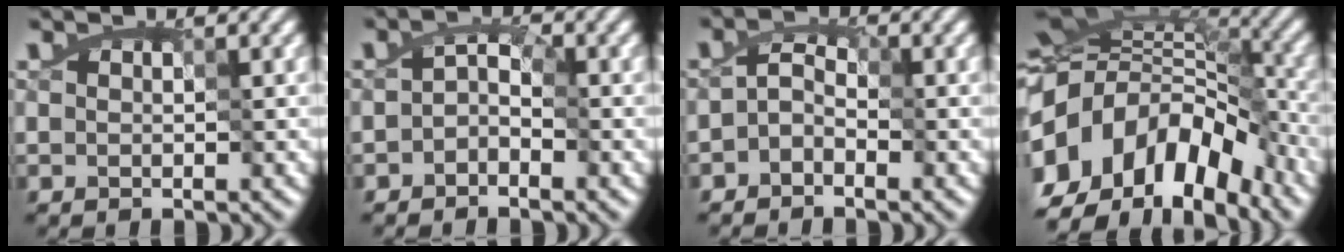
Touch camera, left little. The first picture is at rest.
{"total": 2.0, "force": [-1.8, 0.8, 0.4], "torque": [-0.003, 0.000, -0.030]}
{"total": 2.4, "force": [-2.1, 1.0, 0.5], "torque": [0.003, 0.001, -0.041]}
{"total": 16.8, "force": [-9.5, 9.6, 10.0], "torque": [-0.207, 0.004, -0.166]}